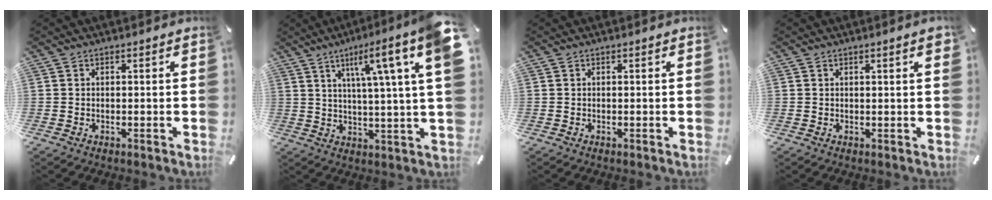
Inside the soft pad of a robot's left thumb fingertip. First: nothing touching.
{"total": 16.0, "force": [7.2, 2.5, 14.1], "torque": [-0.205, -0.041, 0.096]}
{"total": 0.0}
{"total": 1.8, "force": [0.7, 0.2, 1.6], "torque": [-0.032, 0.001, 0.011]}